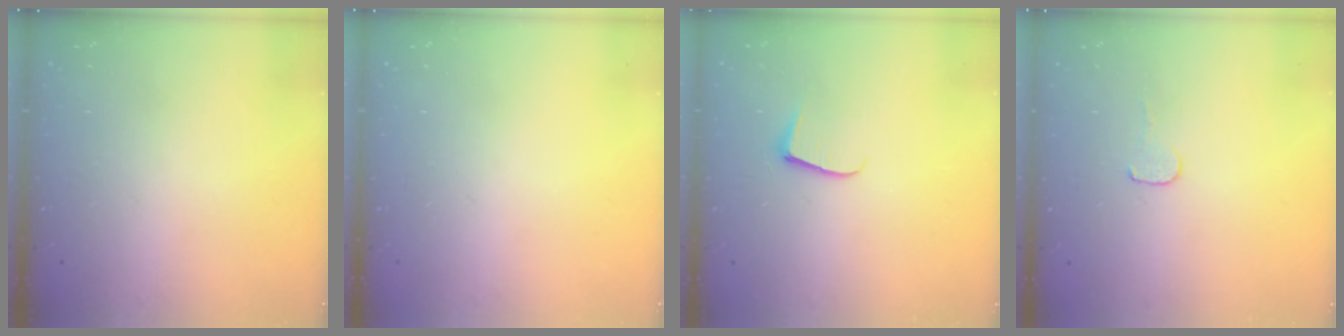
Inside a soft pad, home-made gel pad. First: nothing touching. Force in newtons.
{"total": 0.0}
{"total": 5.4, "press": 5.4, "slide": 0.5}
{"total": 3.7, "press": 3.6, "slide": 0.3}